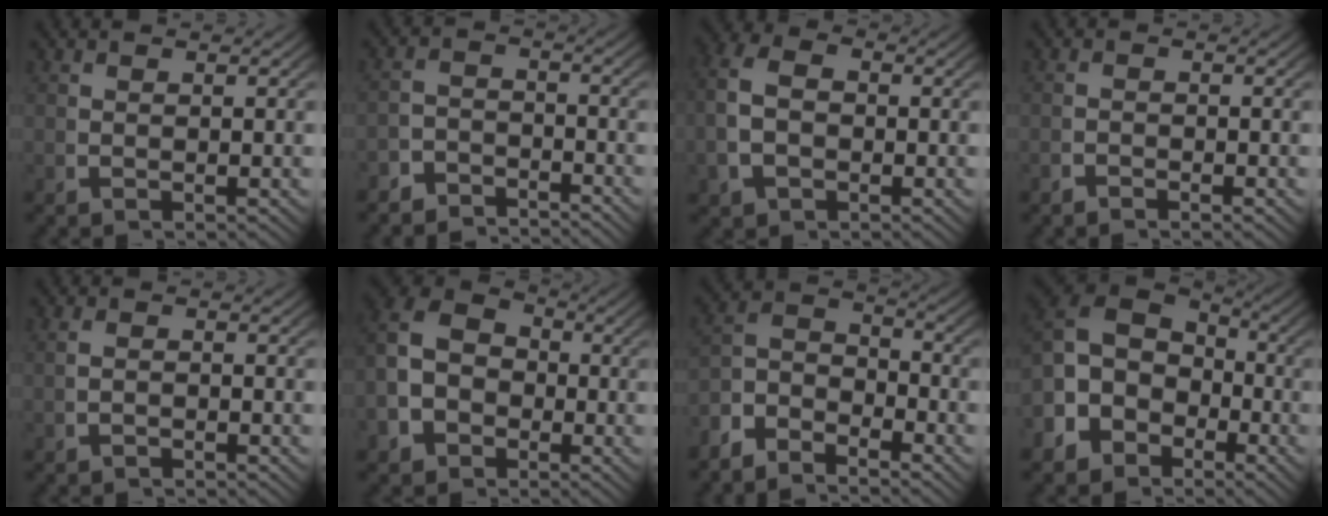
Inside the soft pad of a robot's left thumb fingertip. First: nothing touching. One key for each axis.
{"total": 4.0, "fx": -3.9, "fy": 0.9, "fz": 0.1, "tx": 0.009, "ty": -0.013, "tz": -0.069}
{"total": 5.0, "fx": -0.2, "fy": 3.8, "fz": 3.3, "tx": -0.079, "ty": -0.004, "tz": 0.000}
{"total": 0.8, "fx": -0.8, "fy": 0.1, "fz": 0.1, "tx": 0.005, "ty": 0.000, "tz": -0.020}
{"total": 0.7, "fx": -0.4, "fy": 0.4, "fz": 0.4, "tx": -0.011, "ty": 0.006, "tz": -0.009}
{"total": 9.4, "fx": 0.4, "fy": 8.0, "fz": 4.9, "tx": -0.104, "ty": -0.007, "tz": 0.002}
{"total": 5.3, "fx": -1.3, "fy": 3.9, "fz": 3.4, "tx": -0.053, "ty": -0.006, "tz": -0.037}
{"total": 8.8, "fx": 1.0, "fy": 6.9, "fz": 5.4, "tx": -0.119, "ty": -0.007, "tz": 0.018}